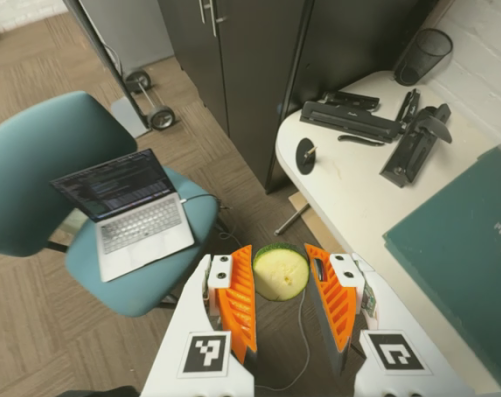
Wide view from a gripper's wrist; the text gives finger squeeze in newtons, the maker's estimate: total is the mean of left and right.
{"total": 10.2, "left": 10.6, "right": 9.8}